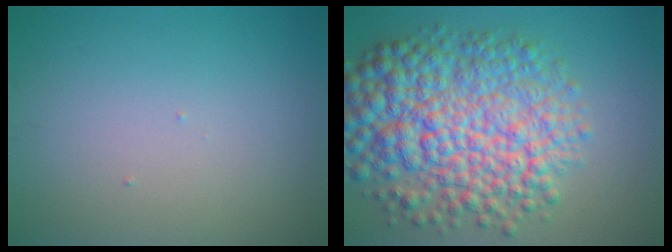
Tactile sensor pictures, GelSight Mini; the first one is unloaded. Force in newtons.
{"total": 10.7, "press": 10.7, "slide": 0.2}